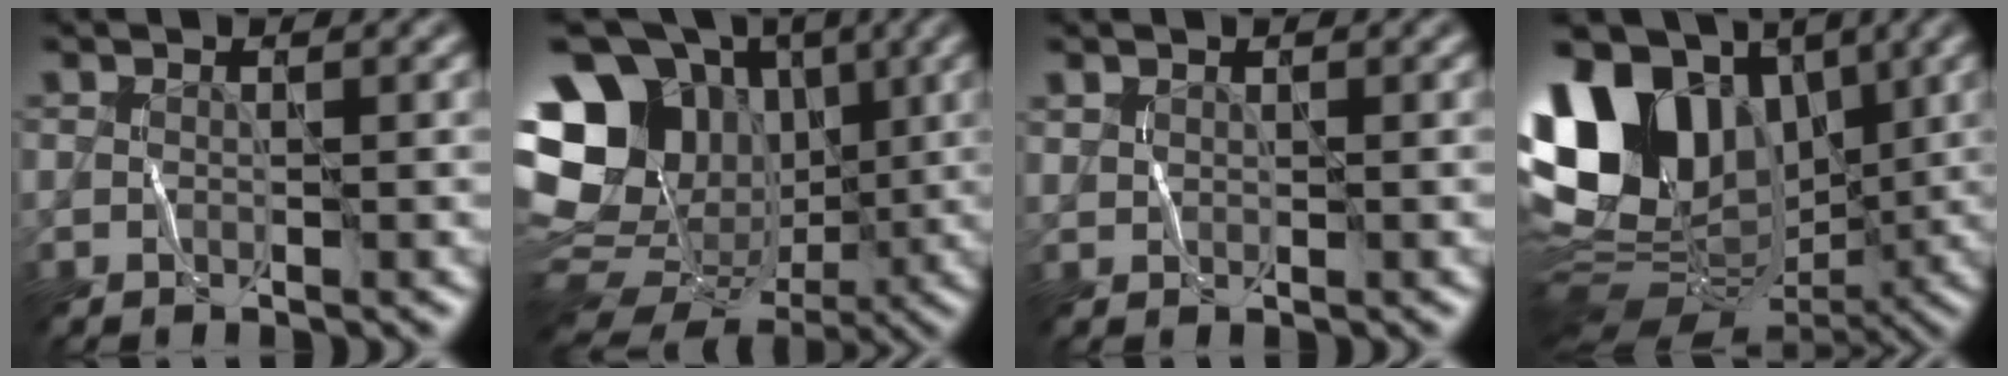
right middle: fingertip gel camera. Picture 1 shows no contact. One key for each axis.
{"total": 19.8, "fx": 3.7, "fy": 16.0, "fz": 11.1, "tx": -0.234, "ty": 0.028, "tz": 0.067}
{"total": 0.9, "fx": 0.6, "fy": 0.5, "fz": 0.4, "tx": -0.011, "ty": -0.002, "tz": 0.015}
{"total": 16.1, "fx": 4.0, "fy": 11.3, "fz": 10.7, "tx": -0.203, "ty": 0.034, "tz": 0.070}